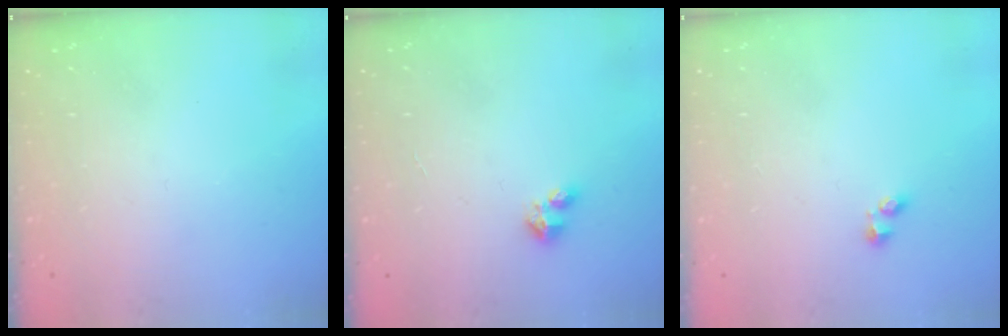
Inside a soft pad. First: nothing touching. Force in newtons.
{"total": 3.2, "press": 3.2, "slide": 0.3}
{"total": 1.9, "press": 1.9, "slide": 0.5}